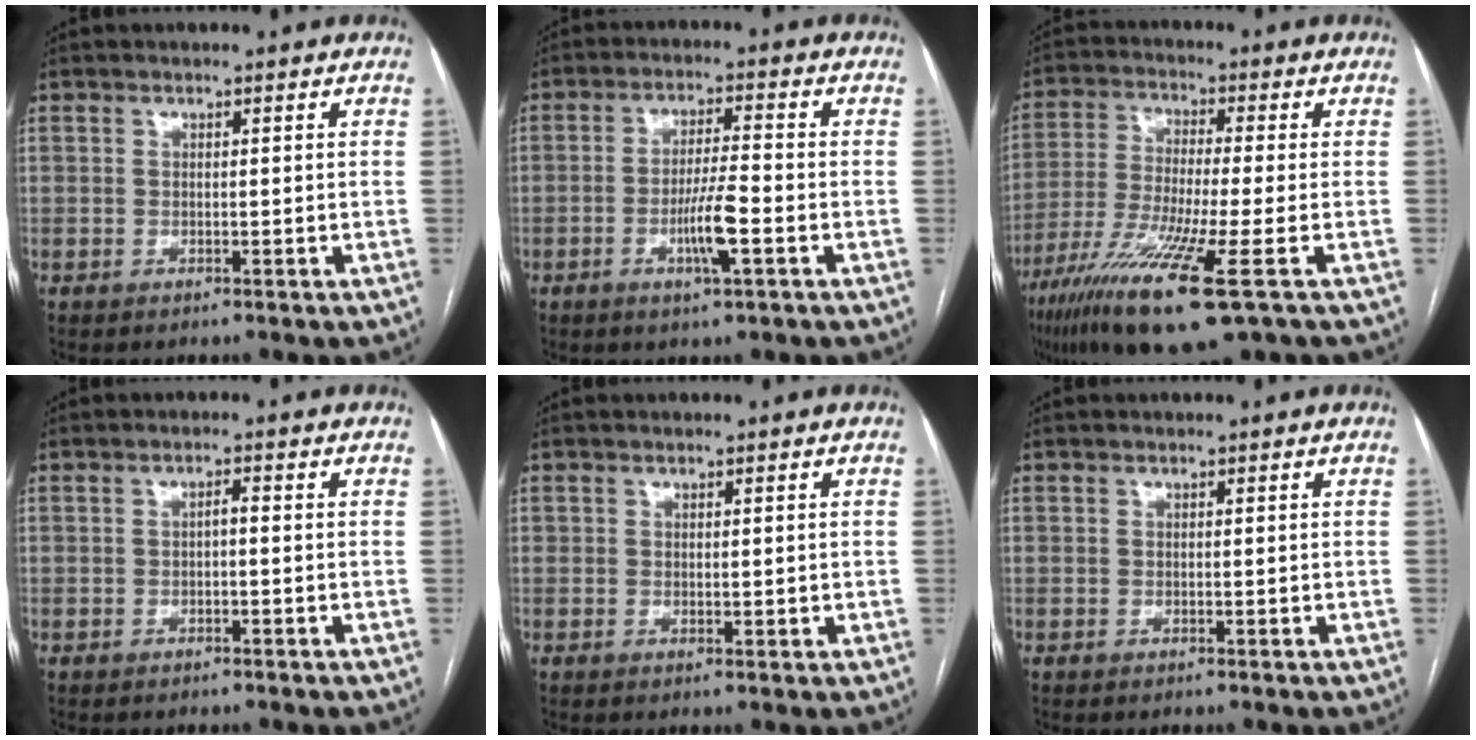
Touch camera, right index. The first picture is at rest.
{"total": 6.3, "force": [-2.2, 0.4, 5.9], "torque": [-0.111, -0.006, -0.040]}
{"total": 15.0, "force": [-7.9, 0.3, 12.7], "torque": [-0.263, -0.043, -0.144]}
{"total": 1.2, "force": [-0.2, 0.3, 1.1], "torque": [-0.017, 0.004, -0.005]}
{"total": 1.1, "force": [0.3, 0.7, 0.8], "torque": [-0.010, -0.005, 0.007]}
{"total": 0.0}